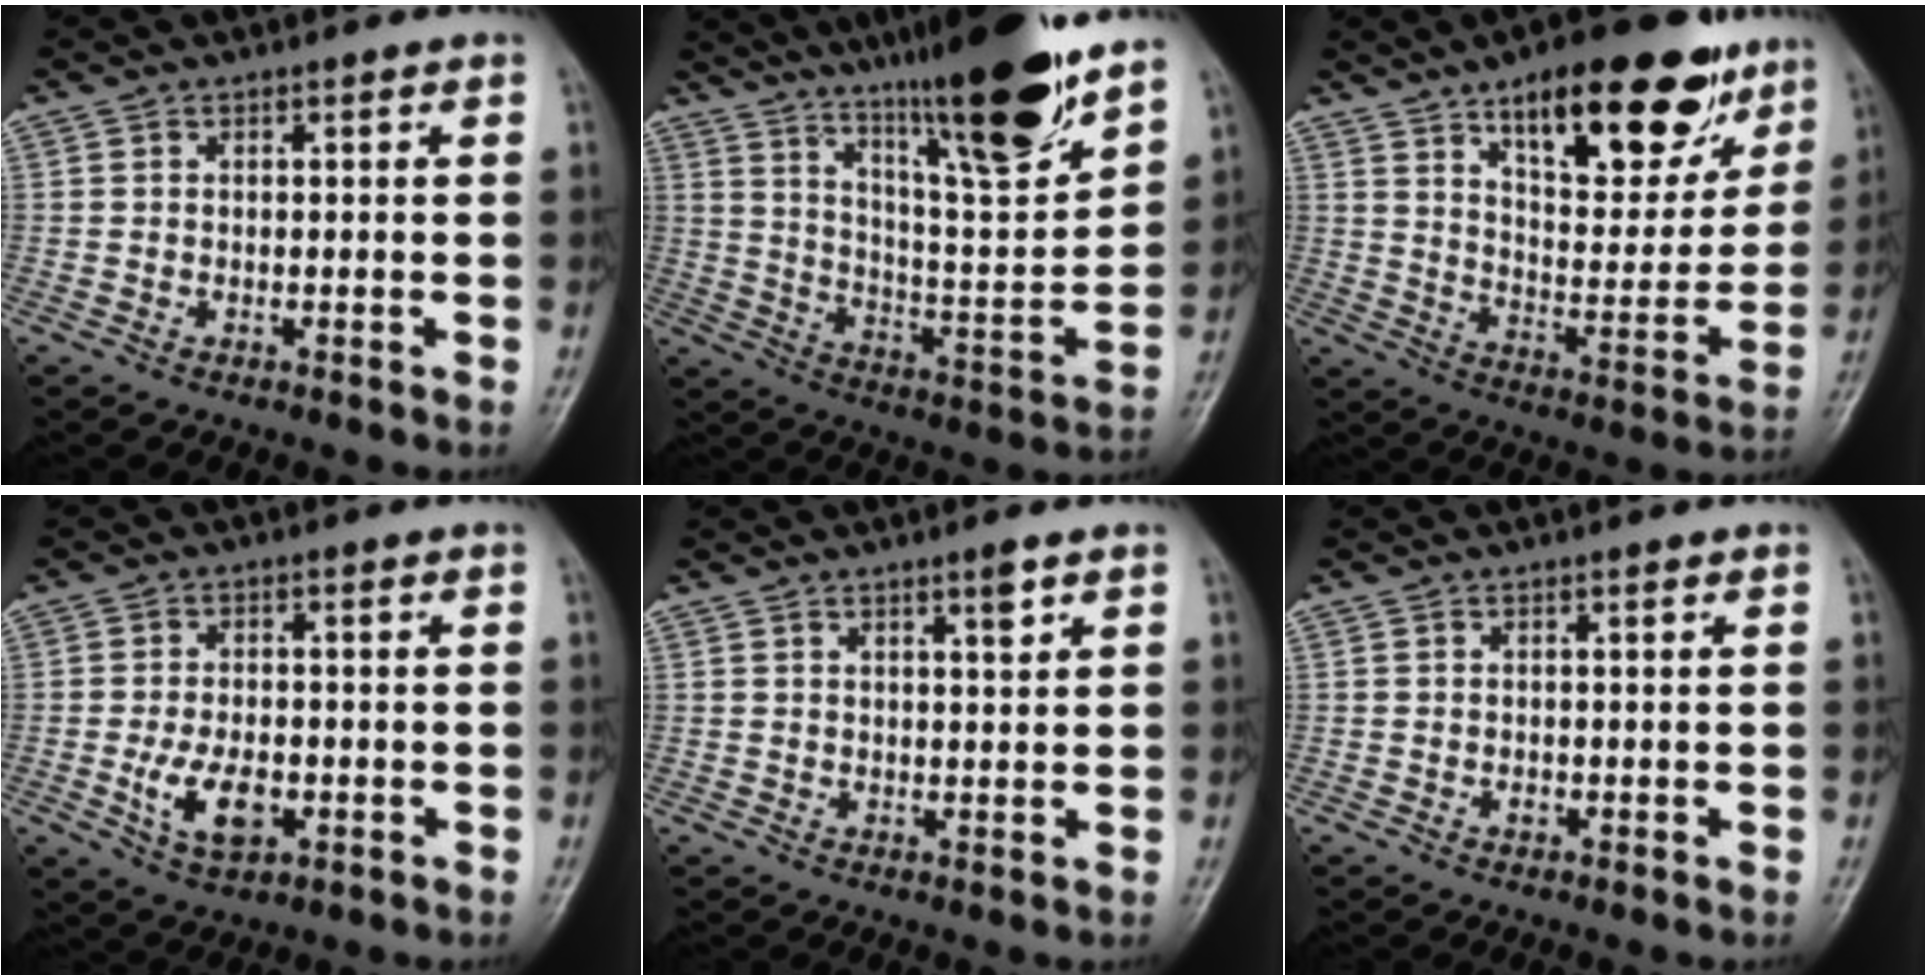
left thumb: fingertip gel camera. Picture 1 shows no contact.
{"total": 21.8, "force": [15.7, 2.4, 14.9], "torque": [-0.206, -0.082, 0.262]}
{"total": 22.6, "force": [13.4, 8.9, 15.8], "torque": [-0.181, -0.053, 0.209]}
{"total": 7.4, "force": [-1.9, 4.2, 5.8], "torque": [-0.099, 0.000, -0.028]}
{"total": 2.7, "force": [1.6, 0.4, 2.1], "torque": [-0.030, -0.010, 0.027]}
{"total": 0.7, "force": [-0.1, 0.5, 0.5], "torque": [-0.002, 0.001, -0.002]}